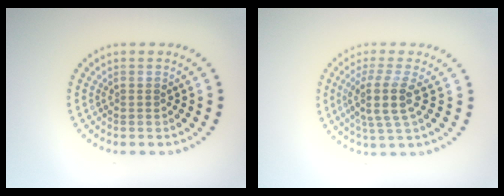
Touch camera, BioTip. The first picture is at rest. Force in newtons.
{"total": 3.7, "press": 2.9, "slide": 2.3}